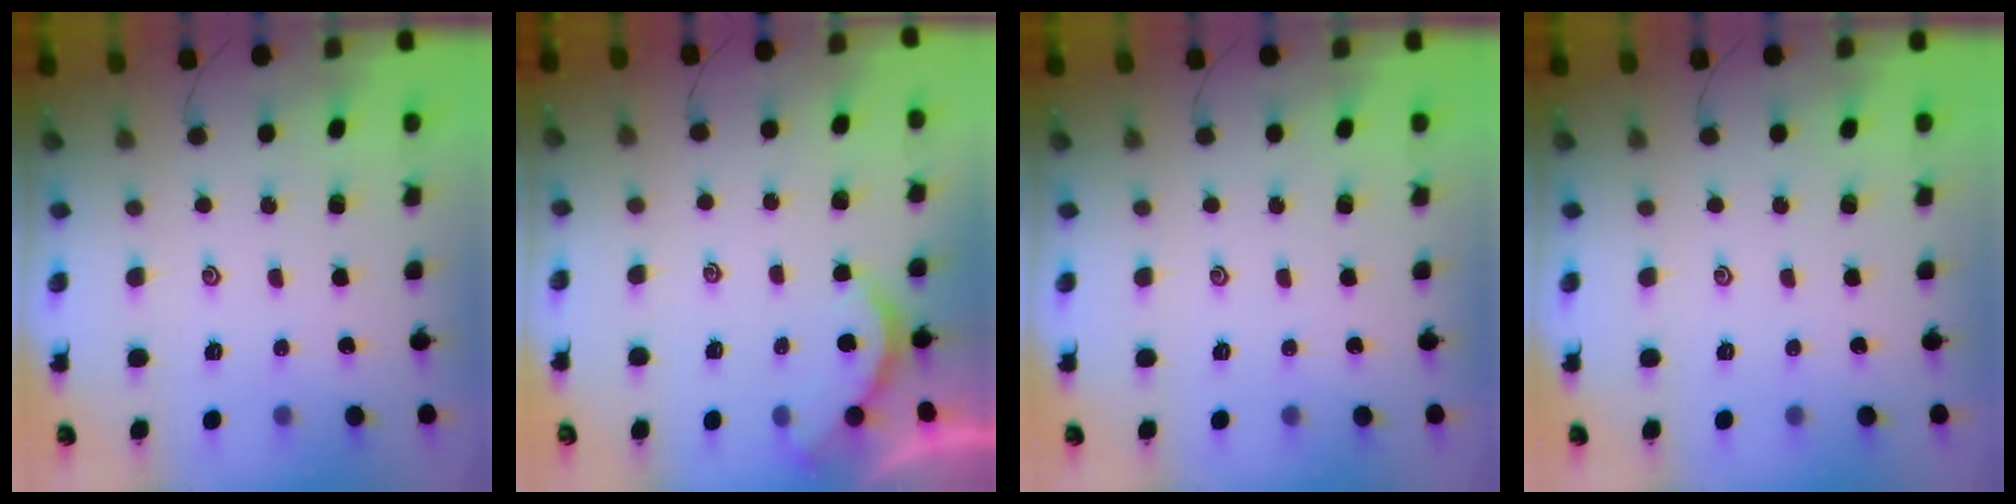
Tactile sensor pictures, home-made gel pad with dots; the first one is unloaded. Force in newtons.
{"total": 2.5, "press": 2.5, "slide": 0.4}
{"total": 0.0}
{"total": 0.0}